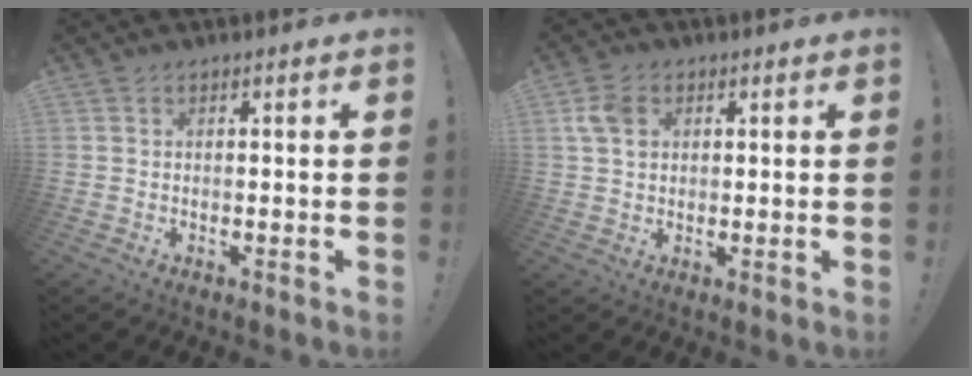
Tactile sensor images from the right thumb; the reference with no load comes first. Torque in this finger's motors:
{"motor_torque": [0.28, 1.31, 0.56, -0.15, 0.03]}